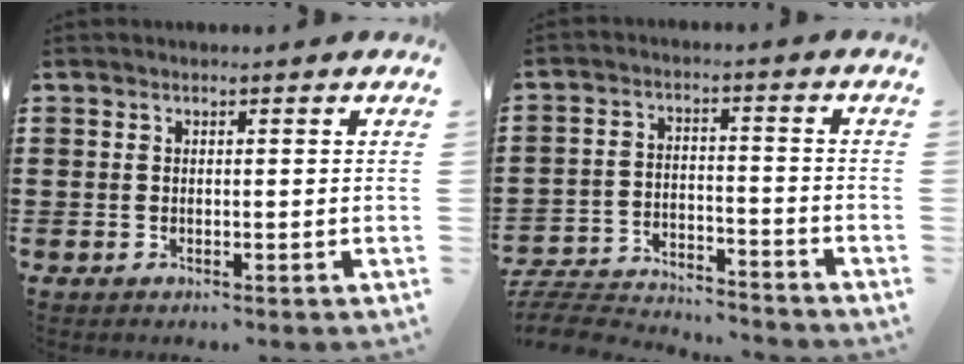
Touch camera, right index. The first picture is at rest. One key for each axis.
{"total": 5.6, "fx": -5.5, "fy": 0.7, "fz": 1.0, "tx": -0.027, "ty": 0.004, "tz": -0.111}